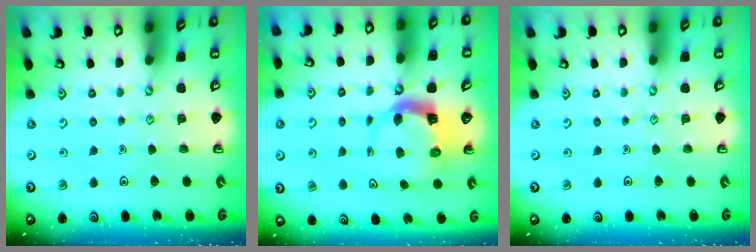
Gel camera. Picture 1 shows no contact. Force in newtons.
{"total": 4.8, "press": 4.7, "slide": 0.8}
{"total": 0.0}